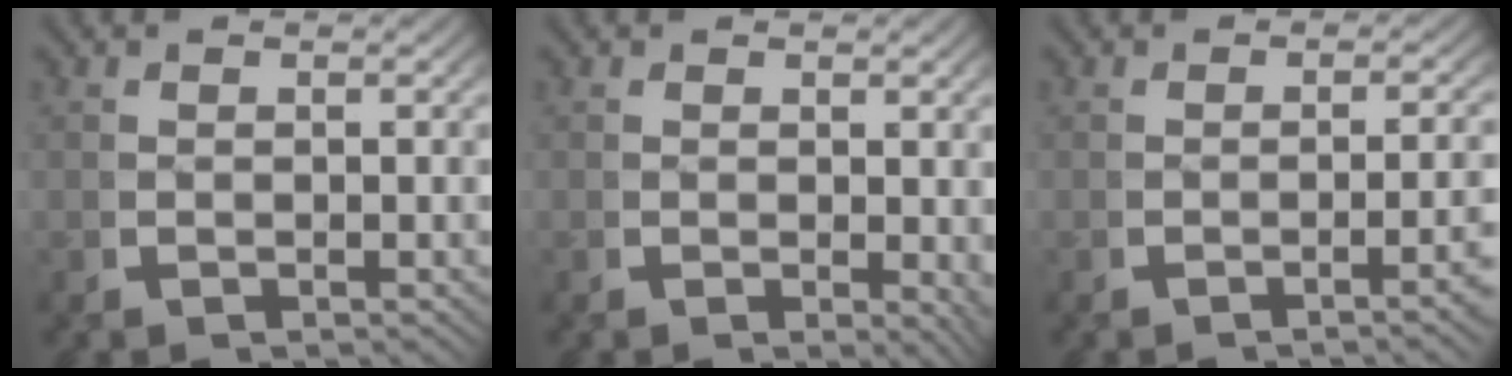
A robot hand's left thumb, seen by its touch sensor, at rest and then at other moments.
{"total": 1.6, "force": [0.4, 0.7, 1.4], "torque": [-0.016, -0.009, 0.008]}
{"total": 2.5, "force": [-1.0, 0.1, 2.3], "torque": [-0.034, 0.008, -0.018]}